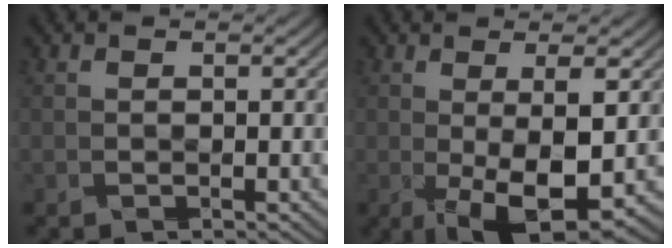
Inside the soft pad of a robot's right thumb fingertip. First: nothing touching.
{"total": 8.2, "force": [-1.2, 2.4, 7.8], "torque": [-0.138, -0.008, -0.014]}